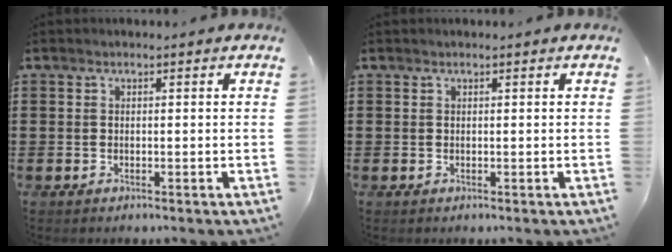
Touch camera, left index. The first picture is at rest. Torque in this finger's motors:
{"motor_torque": [0.10, 0.12, -0.06, -0.01]}